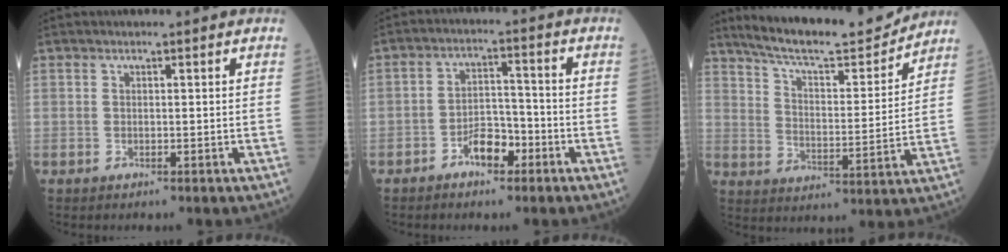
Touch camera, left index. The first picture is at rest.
{"total": 5.2, "force": [-3.1, 2.5, 3.3], "torque": [-0.060, 0.013, -0.055]}
{"total": 15.1, "force": [14.1, 1.5, 5.2], "torque": [-0.092, -0.009, 0.219]}